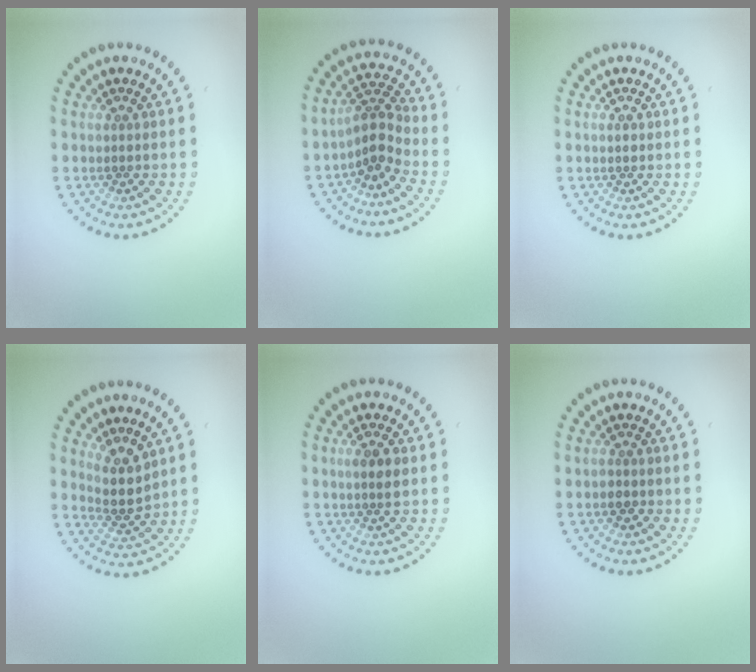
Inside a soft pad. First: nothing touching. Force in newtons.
{"total": 2.9, "press": 2.0, "slide": 2.1}
{"total": 0.8, "press": 0.8, "slide": 0.1}
{"total": 2.9, "press": 2.3, "slide": 1.8}
{"total": 1.8, "press": 1.6, "slide": 0.7}
{"total": 1.0, "press": 0.9, "slide": 0.4}